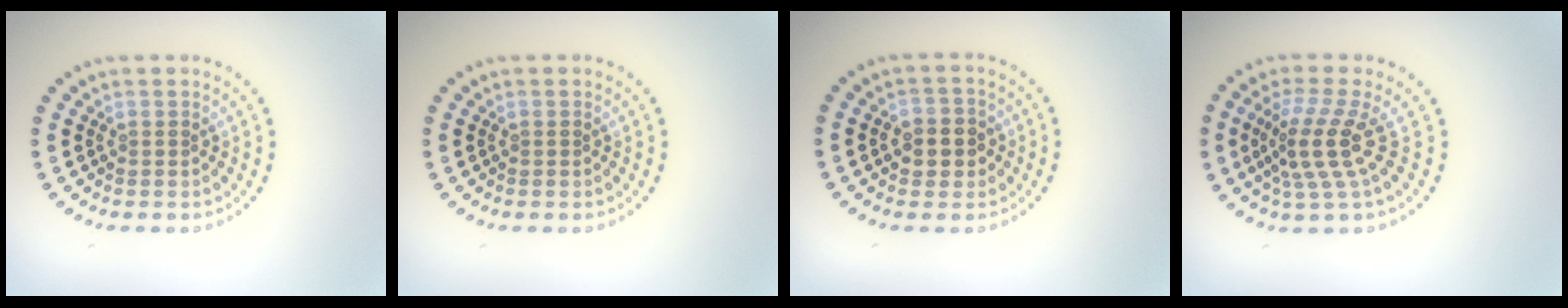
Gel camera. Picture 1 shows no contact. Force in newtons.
{"total": 0.0}
{"total": 2.8, "press": 2.7, "slide": 0.7}
{"total": 4.0, "press": 2.8, "slide": 2.8}